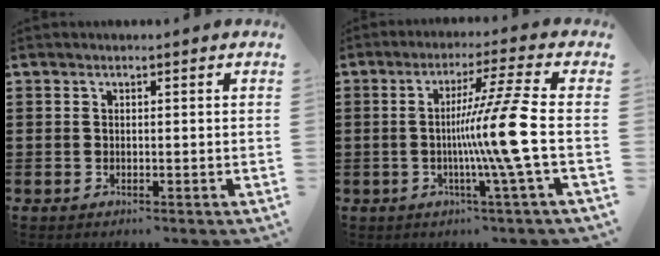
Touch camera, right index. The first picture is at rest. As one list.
[{"total": 10.8, "force": [-1.0, -1.7, 10.6], "torque": [-0.182, -0.017, -0.031]}]